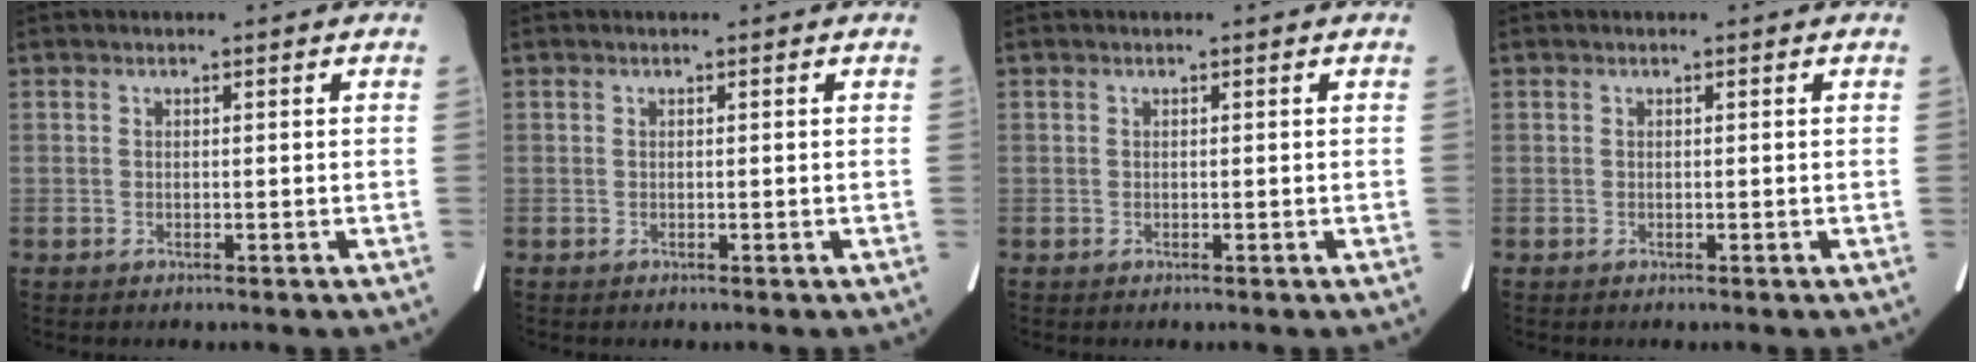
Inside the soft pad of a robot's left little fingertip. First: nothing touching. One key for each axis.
{"total": 0.0}
{"total": 0.0}
{"total": 0.0}